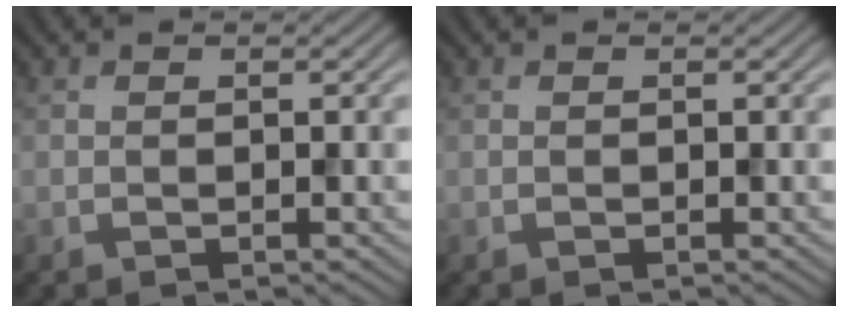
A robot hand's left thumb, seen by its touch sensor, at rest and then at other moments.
{"total": 0.0}